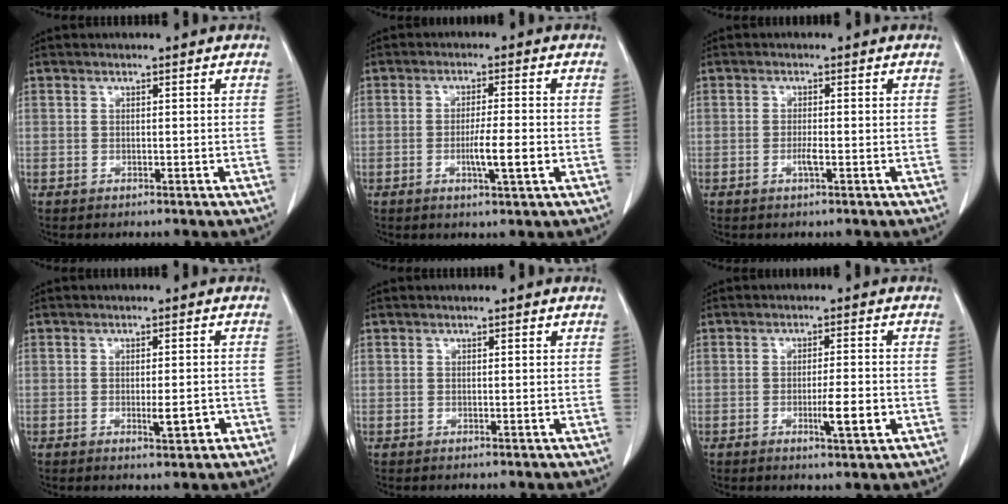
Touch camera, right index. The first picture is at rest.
{"total": 5.2, "force": [-1.4, 0.1, 5.0], "torque": [-0.084, -0.006, -0.020]}
{"total": 1.5, "force": [-0.6, 0.0, 1.4], "torque": [-0.030, -0.002, -0.011]}
{"total": 3.1, "force": [-1.0, 0.7, 2.9], "torque": [-0.044, -0.002, -0.010]}
{"total": 0.0}
{"total": 4.8, "force": [-1.4, 0.3, 4.6], "torque": [-0.075, -0.005, -0.018]}